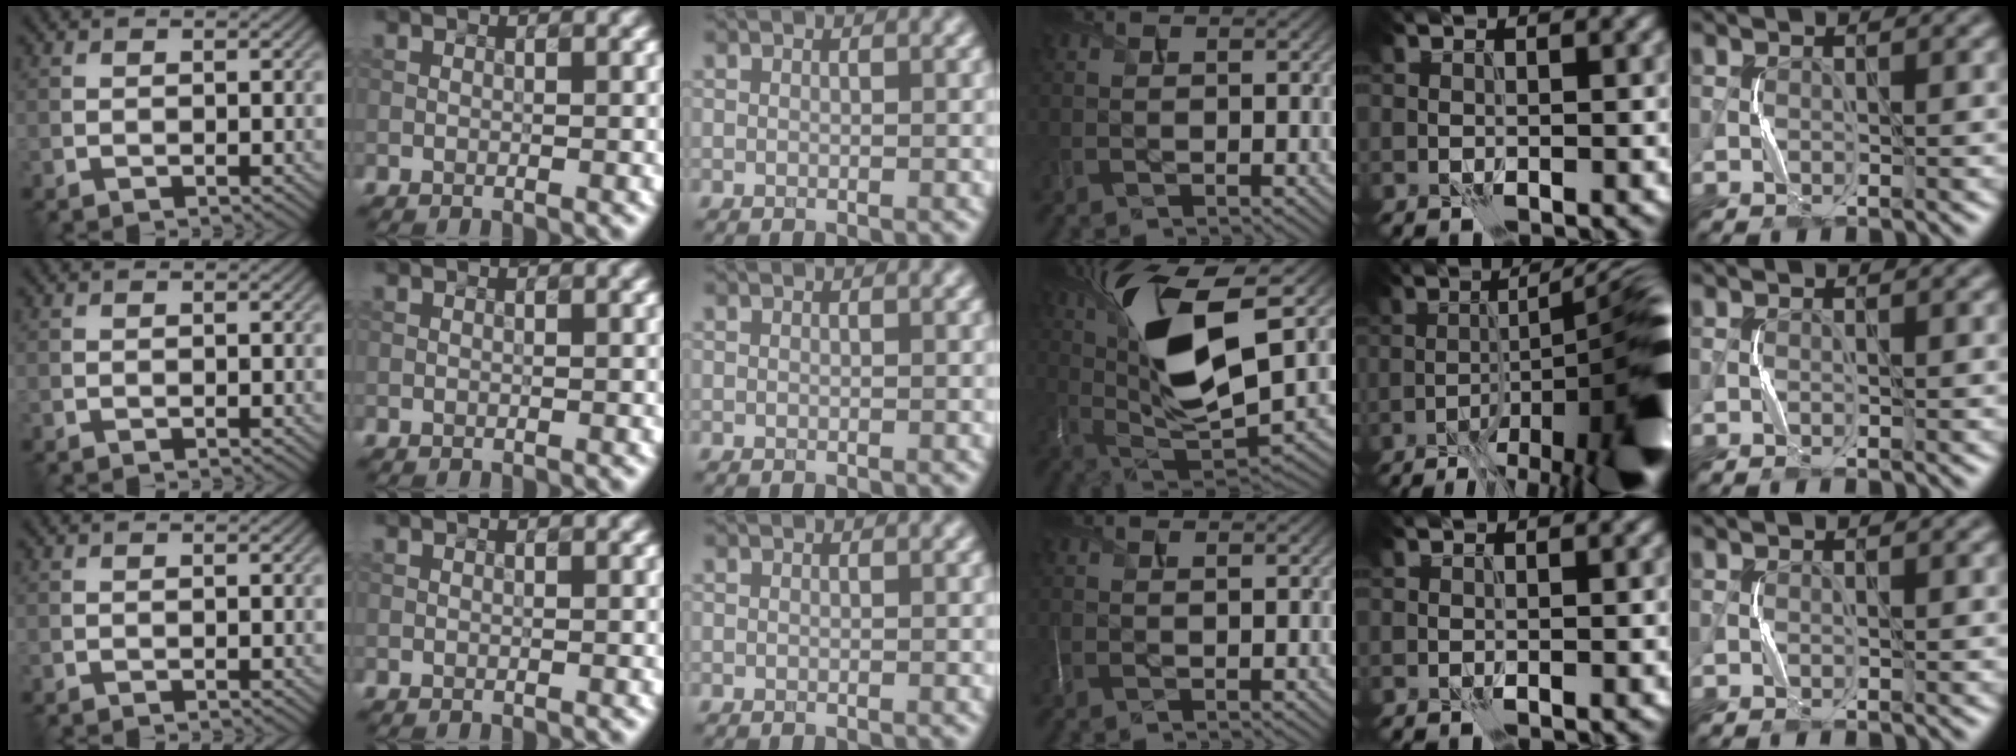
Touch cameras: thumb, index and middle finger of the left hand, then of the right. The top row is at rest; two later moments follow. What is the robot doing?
{"motion": "squeeze", "object": "paper clamp"}